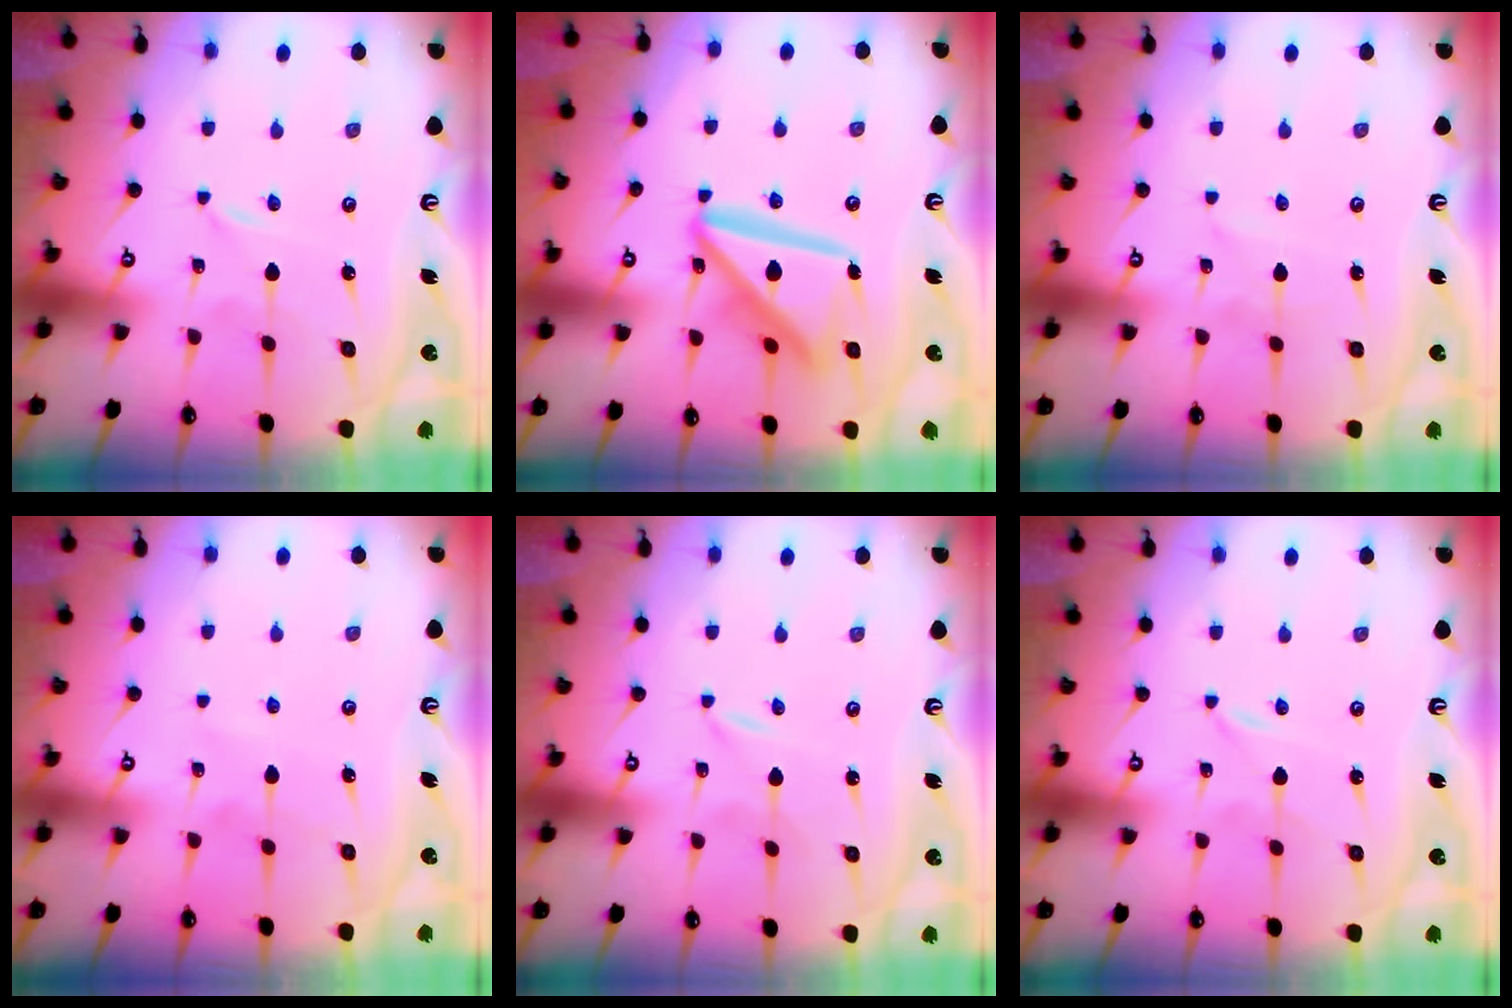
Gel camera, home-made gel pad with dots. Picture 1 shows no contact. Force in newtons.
{"total": 17.4, "press": 17.2, "slide": 2.0}
{"total": 1.4, "press": 1.4, "slide": 0.1}
{"total": 3.9, "press": 3.9, "slide": 0.4}
{"total": 0.0}
{"total": 0.0}